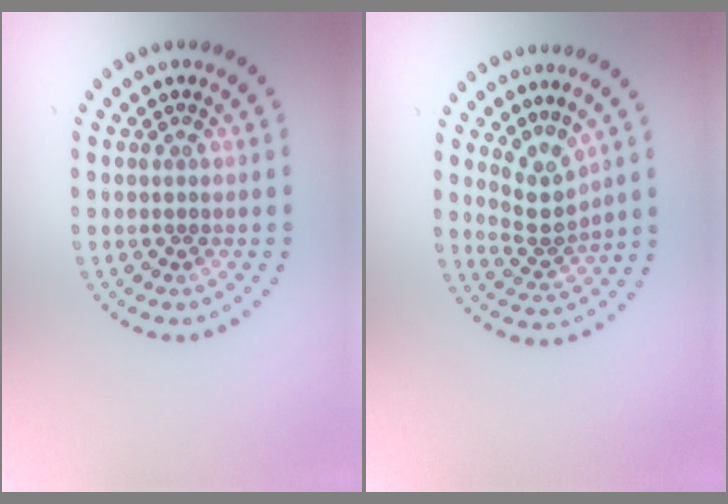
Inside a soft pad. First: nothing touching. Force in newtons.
{"total": 2.8, "press": 2.0, "slide": 1.9}